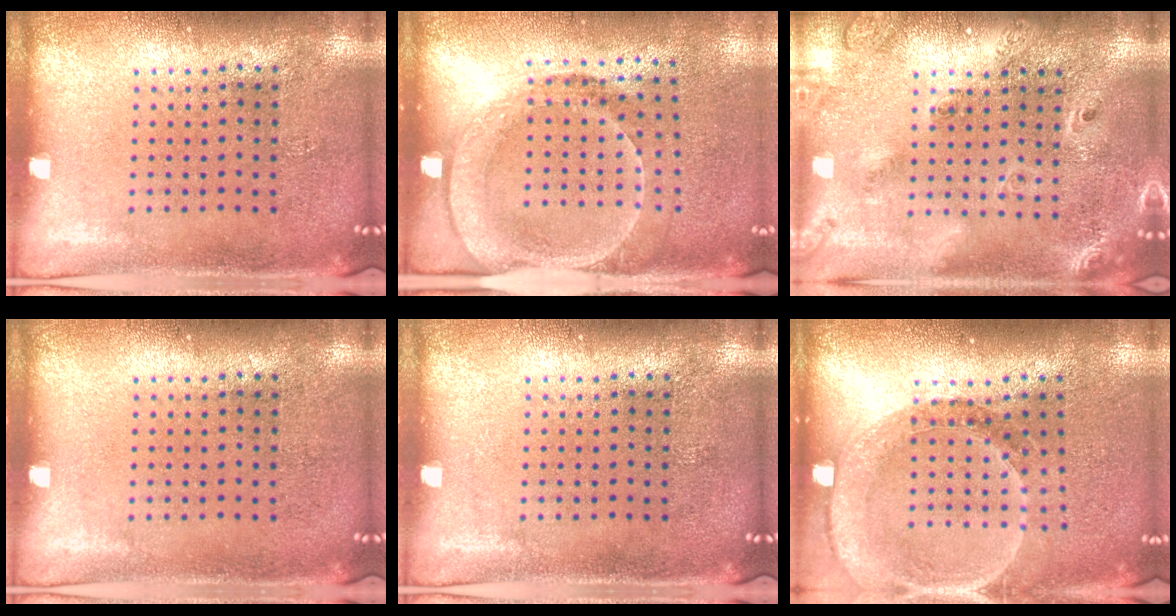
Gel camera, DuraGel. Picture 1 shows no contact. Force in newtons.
{"total": 1.7, "press": 1.4, "slide": 1.1}
{"total": 2.0, "press": 1.7, "slide": 1.0}
{"total": 0.0}
{"total": 0.0}
{"total": 1.5, "press": 1.5, "slide": 0.3}